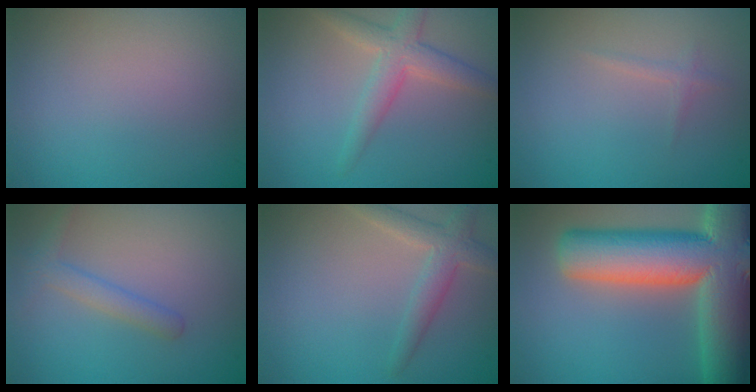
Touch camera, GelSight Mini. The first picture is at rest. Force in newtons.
{"total": 3.3, "press": 3.3, "slide": 0.2}
{"total": 0.7, "press": 0.7, "slide": 0.0}
{"total": 2.0, "press": 1.9, "slide": 0.1}
{"total": 2.8, "press": 2.8, "slide": 0.2}
{"total": 15.9, "press": 15.9, "slide": 1.0}